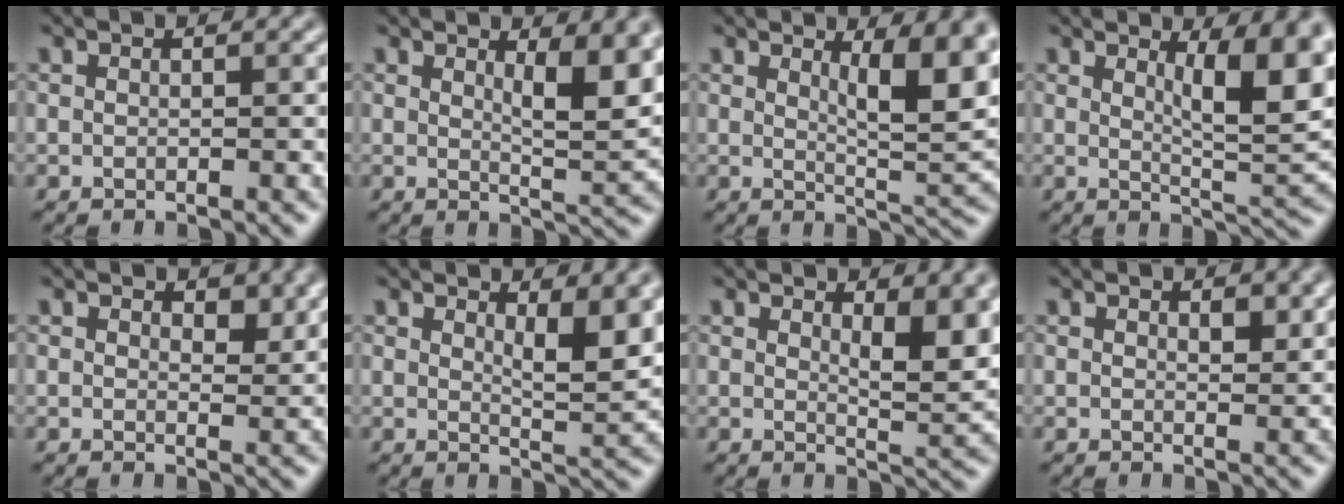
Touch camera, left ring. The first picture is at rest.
{"total": 5.1, "force": [1.9, 1.4, 4.5], "torque": [-0.062, -0.007, 0.034]}
{"total": 6.8, "force": [2.5, 2.0, 6.0], "torque": [-0.079, -0.008, 0.041]}
{"total": 7.5, "force": [2.6, 2.1, 6.8], "torque": [-0.089, -0.007, 0.043]}
{"total": 1.6, "force": [0.9, 0.9, 1.0], "torque": [-0.014, -0.008, 0.014]}
{"total": 4.2, "force": [1.7, 1.1, 3.7], "torque": [-0.053, -0.007, 0.029]}
{"total": 4.7, "force": [1.7, 1.5, 4.1], "torque": [-0.057, -0.006, 0.031]}
{"total": 1.3, "force": [0.7, 0.6, 0.9], "torque": [-0.011, -0.005, 0.014]}